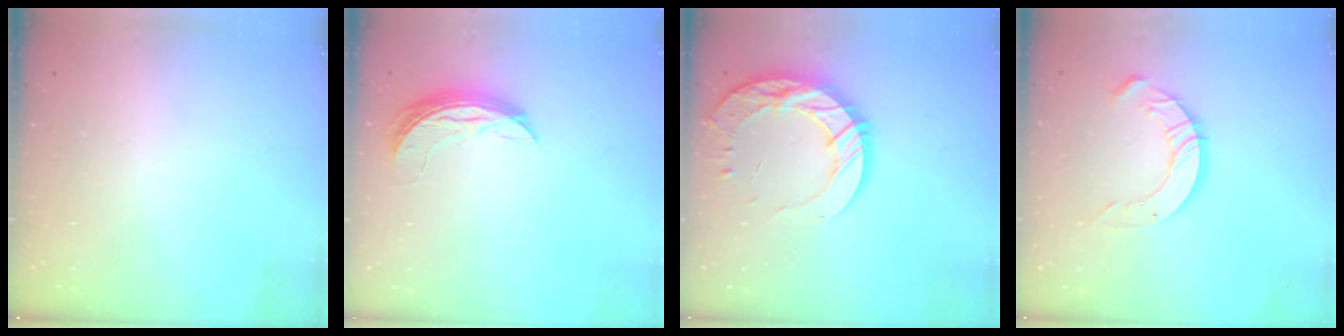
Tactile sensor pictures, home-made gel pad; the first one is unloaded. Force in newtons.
{"total": 7.2, "press": 7.2, "slide": 0.7}
{"total": 16.1, "press": 16.0, "slide": 1.2}
{"total": 8.3, "press": 8.3, "slide": 0.8}